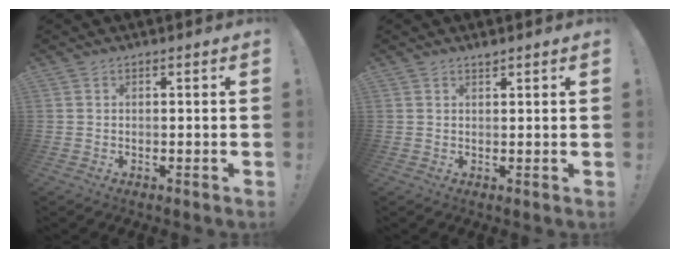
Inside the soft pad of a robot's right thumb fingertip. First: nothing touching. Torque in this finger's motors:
{"motor_torque": [-0.18, 0.04, -0.12, 0.10, 0.02]}